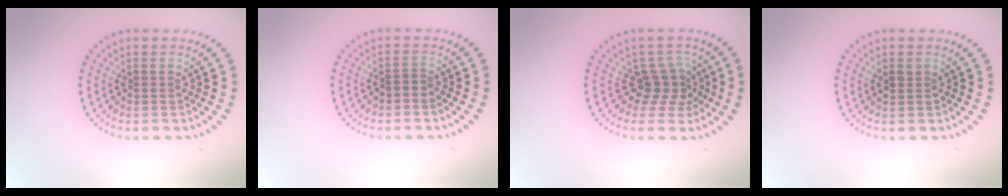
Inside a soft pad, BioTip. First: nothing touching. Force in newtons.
{"total": 0.6, "press": 0.3, "slide": 0.5}
{"total": 2.6, "press": 1.9, "slide": 1.9}
{"total": 0.8, "press": 0.7, "slide": 0.2}